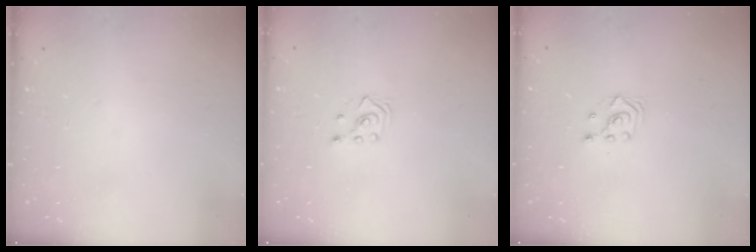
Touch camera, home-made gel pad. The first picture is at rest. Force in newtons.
{"total": 2.5, "press": 2.3, "slide": 1.0}
{"total": 2.3, "press": 2.3, "slide": 0.3}